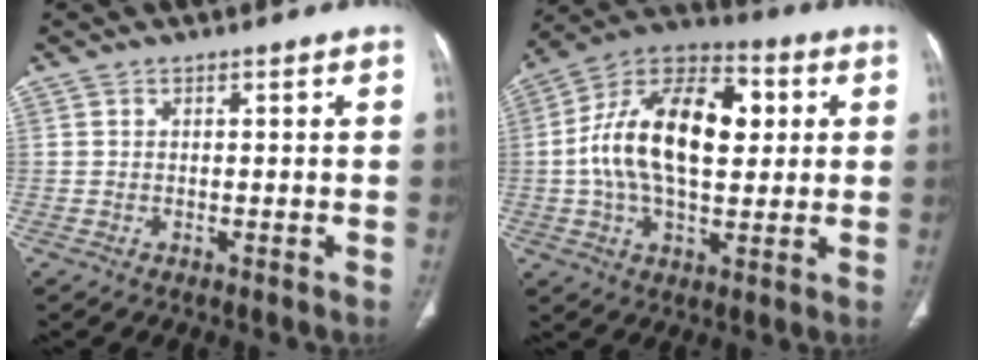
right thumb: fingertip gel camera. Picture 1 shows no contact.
{"total": 21.2, "force": [2.5, 11.9, 17.3], "torque": [-0.285, 0.022, 0.035]}